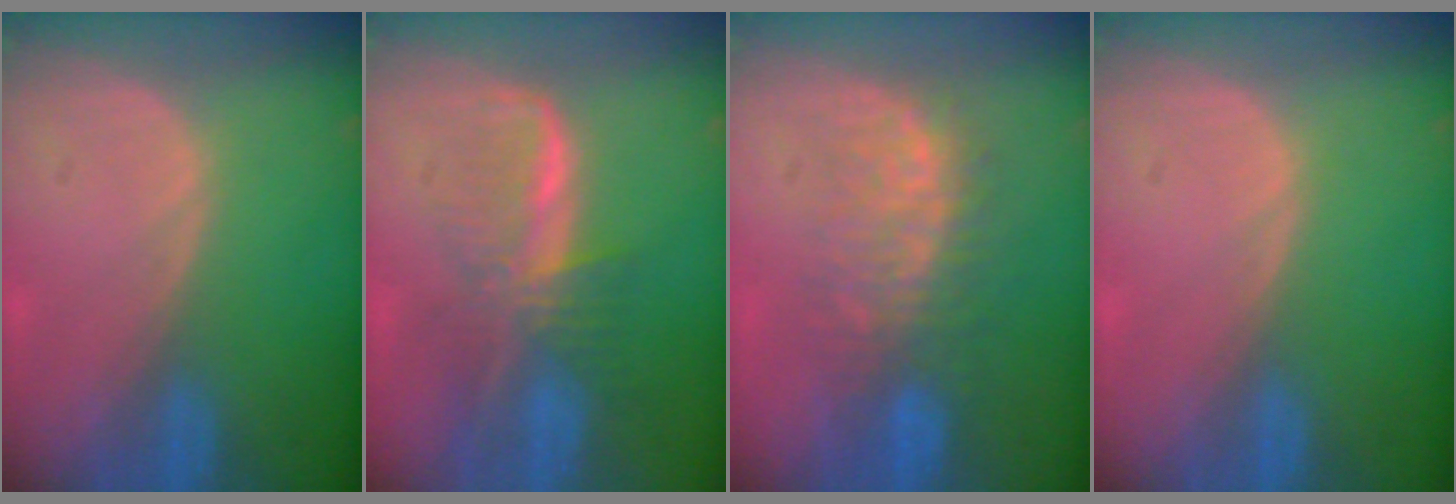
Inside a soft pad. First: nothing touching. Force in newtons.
{"total": 7.3, "press": 6.6, "slide": 3.1}
{"total": 7.7, "press": 7.7, "slide": 1.2}
{"total": 0.0}